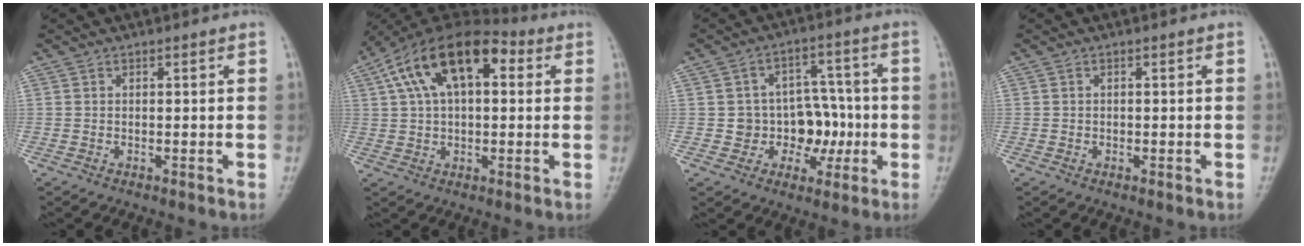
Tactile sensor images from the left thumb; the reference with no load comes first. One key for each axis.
{"total": 16.9, "fx": 5.1, "fy": 9.2, "fz": 13.2, "tx": -0.216, "ty": 0.031, "tz": 0.076}
{"total": 9.9, "fx": -1.7, "fy": 8.1, "fz": 5.5, "tx": -0.016, "ty": 0.032, "tz": -0.021}
{"total": 0.0}